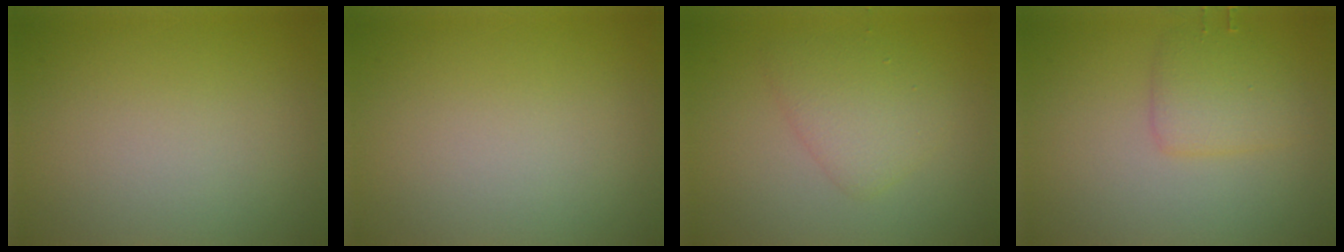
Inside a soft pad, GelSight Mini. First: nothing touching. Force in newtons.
{"total": 0.0}
{"total": 2.9, "press": 2.9, "slide": 0.0}
{"total": 2.6, "press": 2.6, "slide": 0.0}